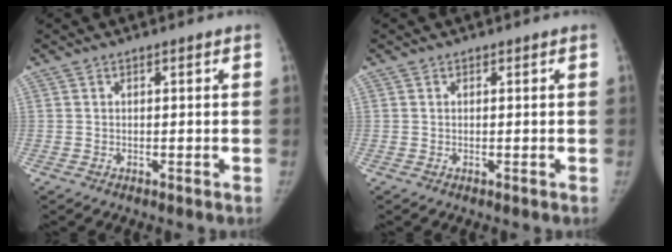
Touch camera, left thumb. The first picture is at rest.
{"total": 0.0}